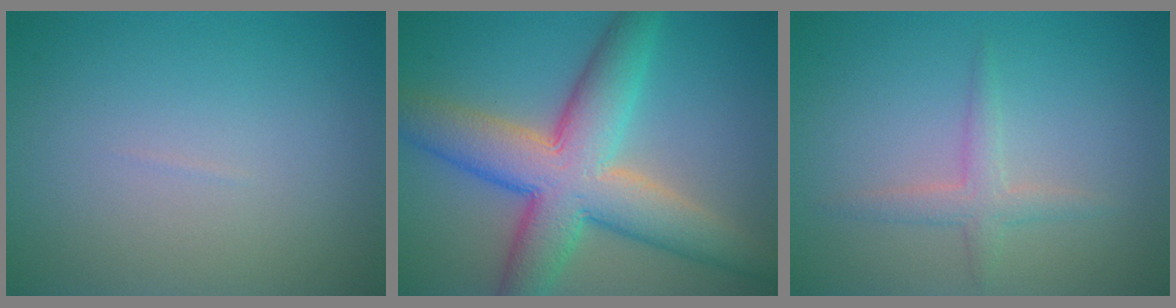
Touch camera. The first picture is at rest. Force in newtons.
{"total": 9.9, "press": 9.9, "slide": 0.5}
{"total": 1.9, "press": 1.9, "slide": 0.1}